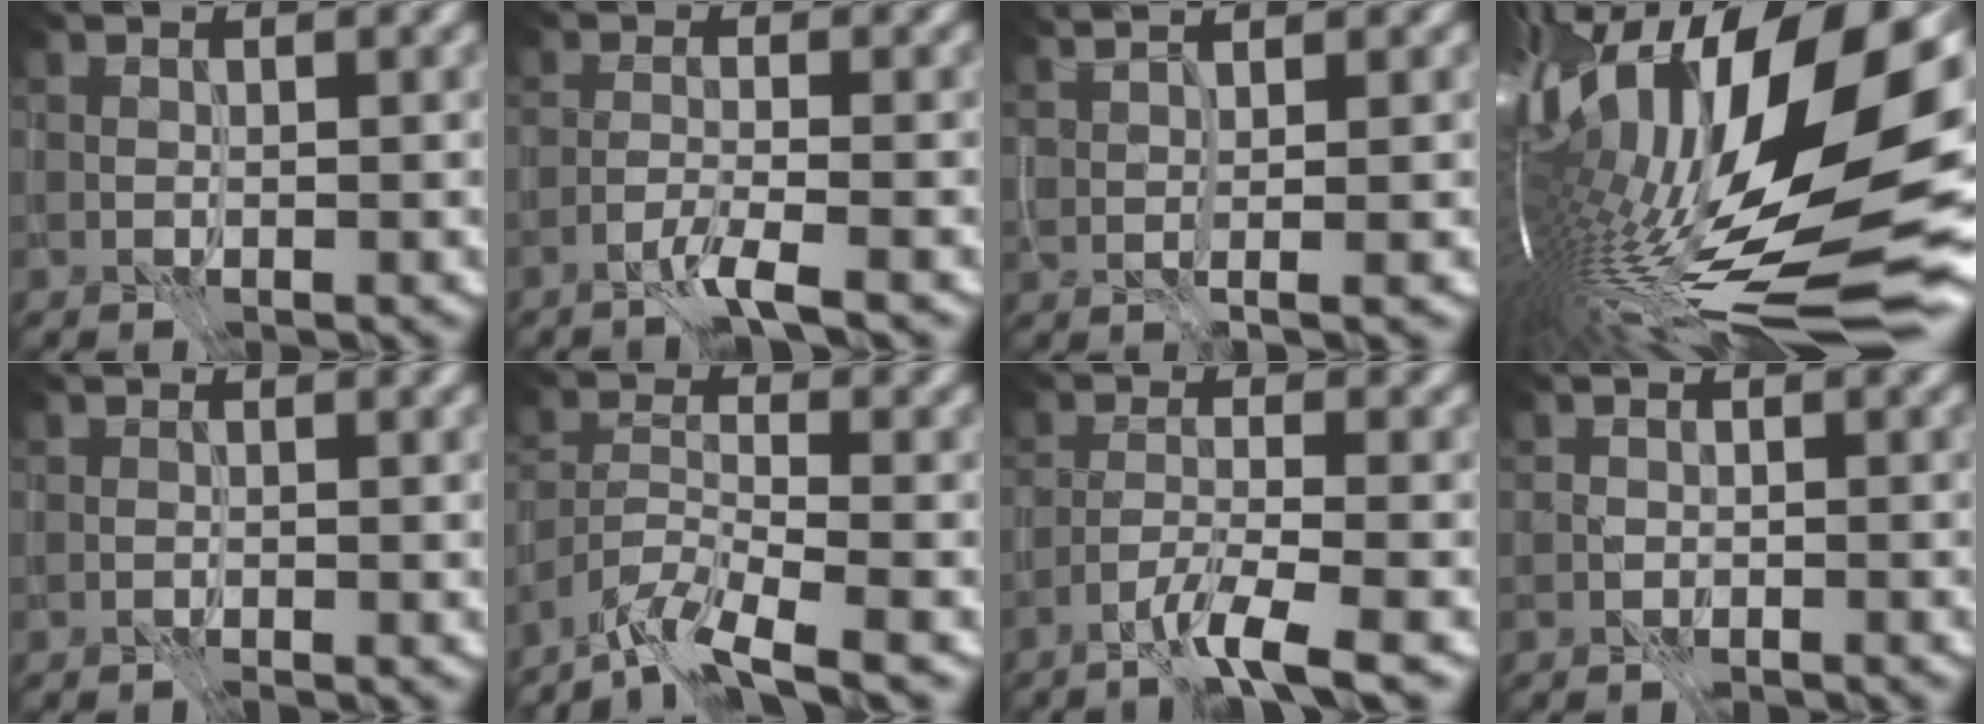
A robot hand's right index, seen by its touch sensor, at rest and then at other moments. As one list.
[{"total": 2.3, "force": [-1.9, -0.2, 1.3], "torque": [-0.021, 0.008, -0.049]}, {"total": 4.8, "force": [2.6, 1.2, 3.9], "torque": [-0.054, 0.018, 0.024]}, {"total": 21.1, "force": [2.5, 8.6, 19.1], "torque": [-0.356, -0.018, 0.047]}, {"total": 0.5, "force": [-0.5, -0.1, 0.1], "torque": [-0.006, 0.001, -0.012]}, {"total": 6.1, "force": [-5.3, 0.6, 2.9], "torque": [-0.051, -0.004, -0.107]}, {"total": 3.8, "force": [-2.9, -0.1, 2.5], "torque": [-0.043, 0.008, -0.069]}, {"total": 1.1, "force": [-1.1, 0.2, -0.1], "torque": [-0.001, 0.002, -0.020]}]